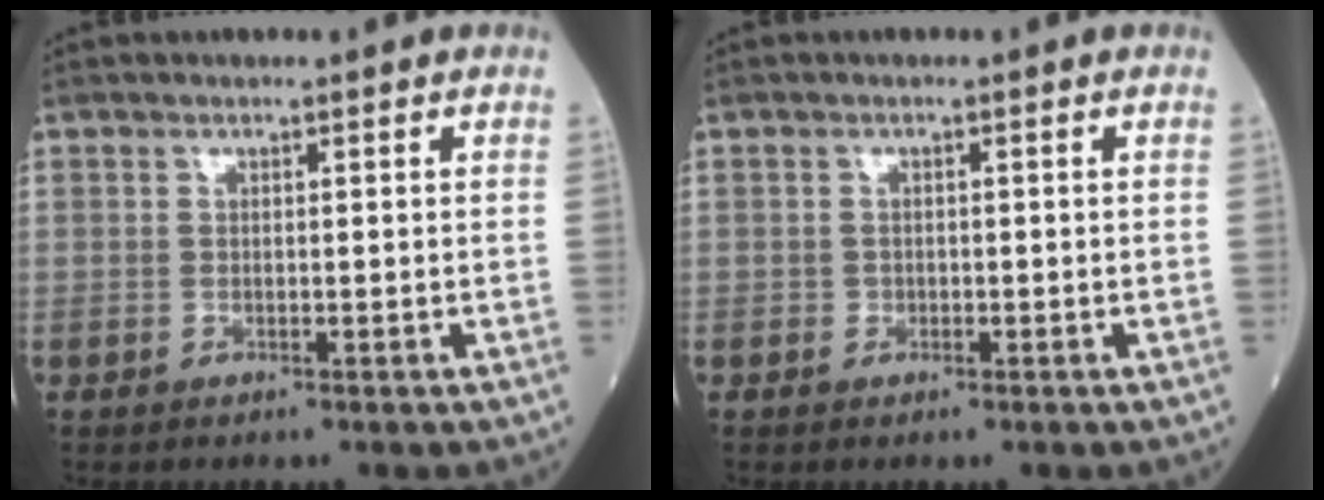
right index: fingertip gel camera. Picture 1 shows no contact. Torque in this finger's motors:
{"motor_torque": [-0.02, -0.13, -0.01, 0.01]}